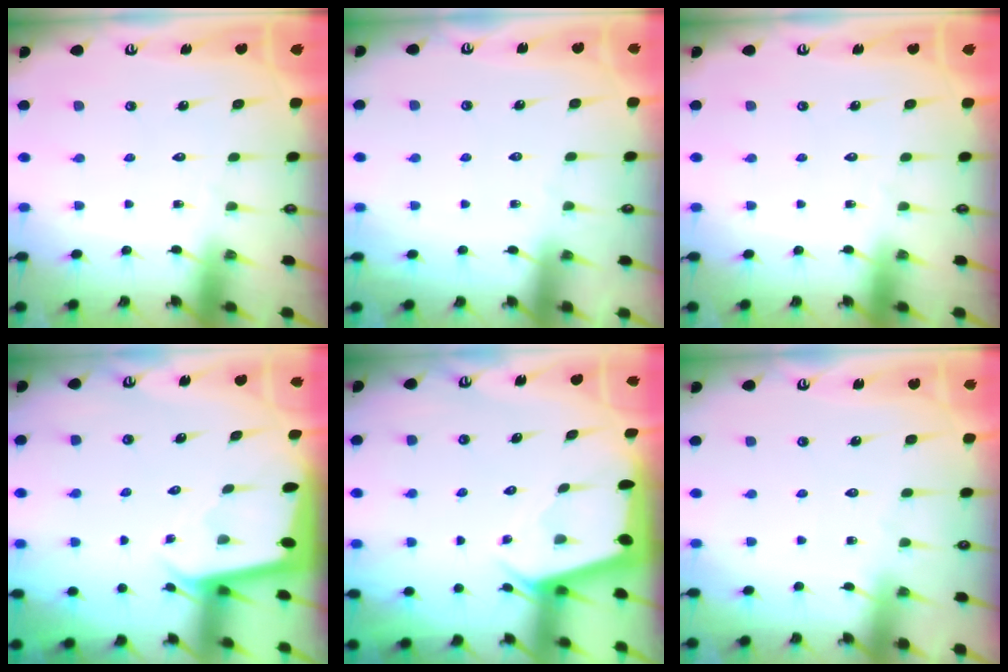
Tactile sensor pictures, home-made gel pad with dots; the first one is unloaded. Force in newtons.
{"total": 2.5, "press": 2.5, "slide": 0.4}
{"total": 0.0}
{"total": 2.0, "press": 2.0, "slide": 0.0}
{"total": 2.4, "press": 2.4, "slide": 0.3}
{"total": 2.6, "press": 2.5, "slide": 0.4}